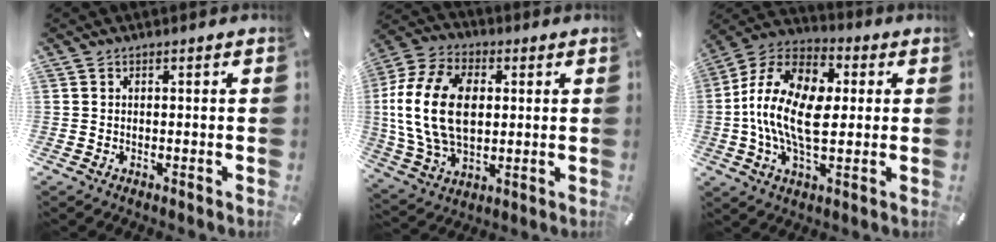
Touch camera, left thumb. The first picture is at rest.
{"total": 18.3, "force": [1.5, 12.8, 13.0], "torque": [-0.288, 0.007, 0.026]}
{"total": 17.7, "force": [-0.2, 10.4, 14.3], "torque": [-0.315, 0.003, -0.009]}